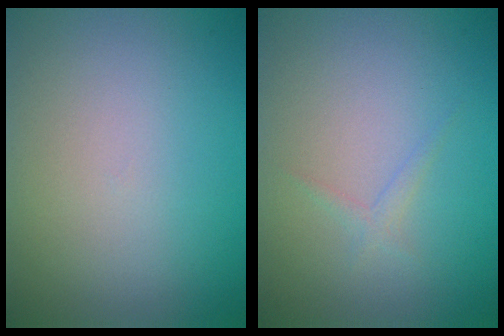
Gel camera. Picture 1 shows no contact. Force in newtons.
{"total": 0.8, "press": 0.8, "slide": 0.0}